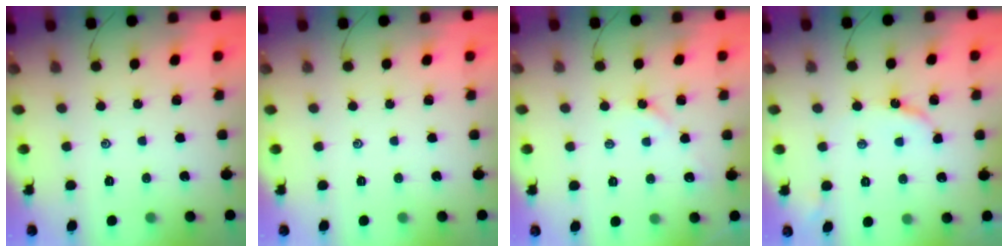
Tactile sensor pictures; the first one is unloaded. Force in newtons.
{"total": 0.0}
{"total": 4.7, "press": 4.6, "slide": 0.5}
{"total": 5.9, "press": 5.8, "slide": 0.7}